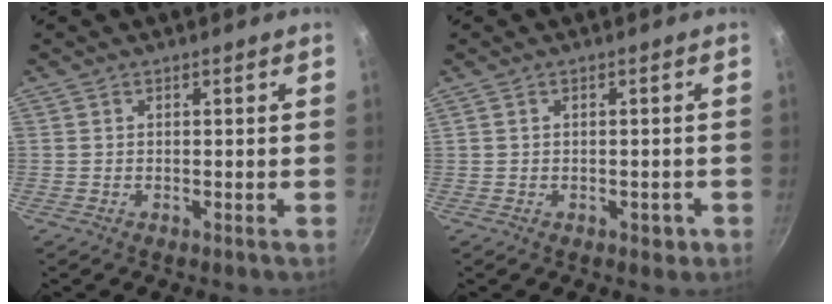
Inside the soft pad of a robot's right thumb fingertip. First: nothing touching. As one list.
[{"total": 2.1, "force": [-0.8, 1.5, 1.2], "torque": [0.001, 0.012, -0.005]}]